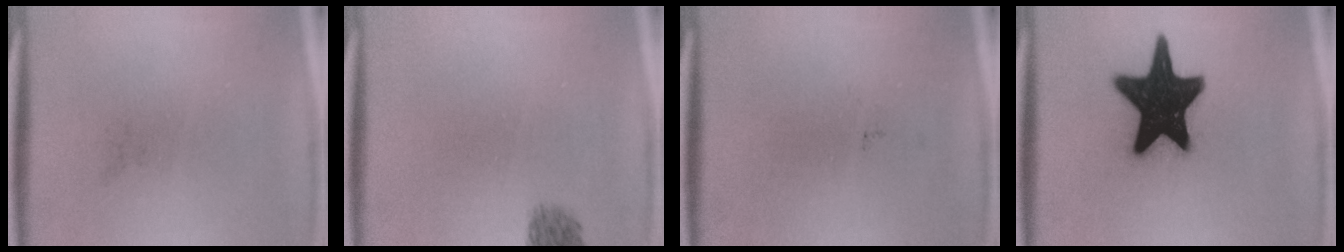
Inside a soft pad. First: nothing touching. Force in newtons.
{"total": 1.6}
{"total": 0.0}
{"total": 19.9}